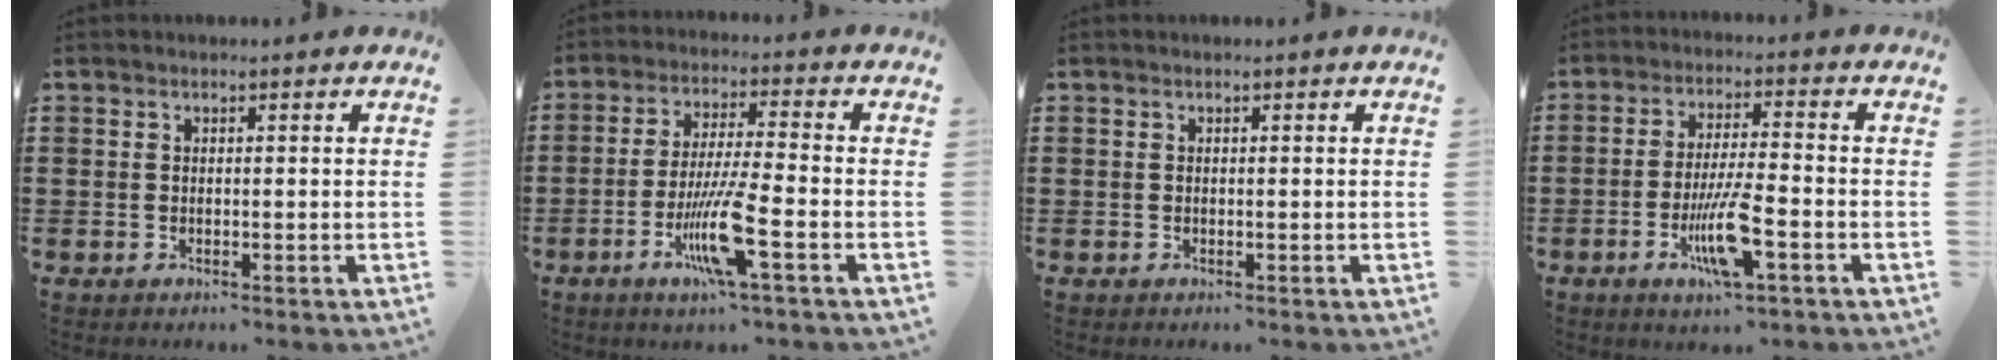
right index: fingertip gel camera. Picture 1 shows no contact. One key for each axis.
{"total": 9.4, "fx": -3.9, "fy": 0.6, "fz": 8.5, "tx": -0.172, "ty": -0.013, "tz": -0.077}
{"total": 0.0}
{"total": 8.4, "fx": -3.5, "fy": 1.3, "fz": 7.5, "tx": -0.154, "ty": -0.014, "tz": -0.066}